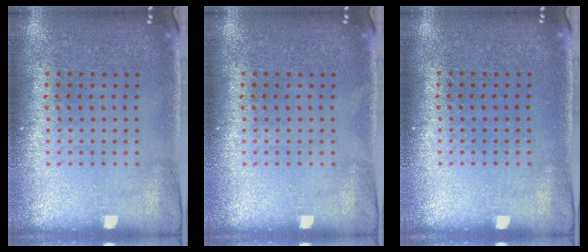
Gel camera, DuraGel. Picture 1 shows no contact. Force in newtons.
{"total": 0.0}
{"total": 0.0}